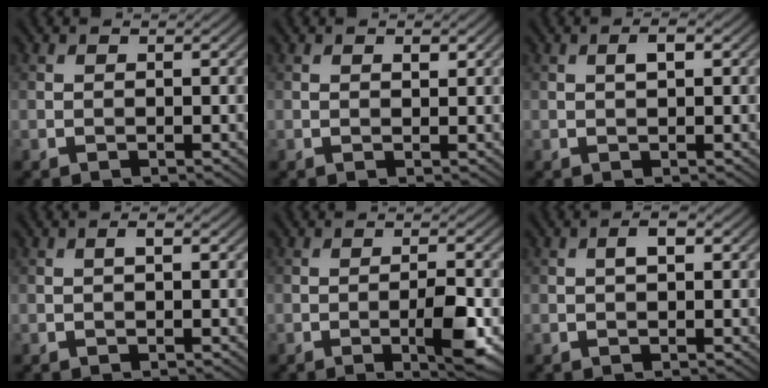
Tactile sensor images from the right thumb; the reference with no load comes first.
{"total": 0.8, "force": [0.5, 0.3, 0.5], "torque": [-0.008, -0.004, 0.008]}
{"total": 1.6, "force": [0.5, 0.6, 1.5], "torque": [-0.026, 0.002, 0.007]}
{"total": 0.9, "force": [0.1, 0.2, 0.9], "torque": [-0.016, 0.003, 0.002]}
{"total": 4.8, "force": [-1.6, 0.8, 4.5], "torque": [-0.073, 0.003, -0.027]}
{"total": 1.8, "force": [0.4, 0.7, 1.6], "torque": [-0.026, 0.004, 0.003]}